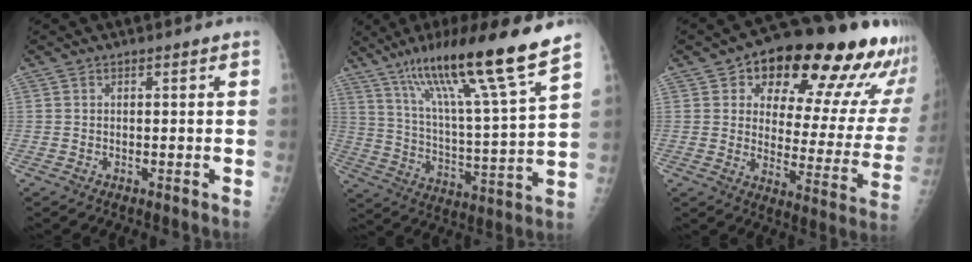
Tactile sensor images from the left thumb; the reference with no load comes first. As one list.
[{"total": 20.6, "force": [14.5, 0.6, 14.6], "torque": [-0.225, -0.060, 0.247]}, {"total": 24.8, "force": [14.1, 10.4, 17.5], "torque": [-0.193, -0.042, 0.191]}]